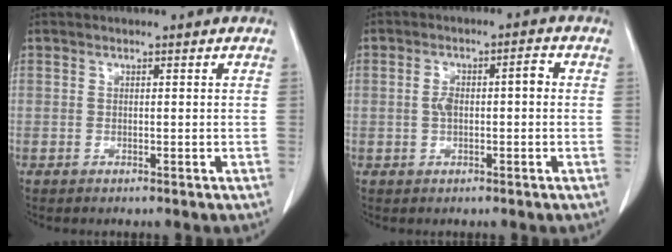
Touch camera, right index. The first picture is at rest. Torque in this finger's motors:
{"motor_torque": [0.15, -0.02, 0.07, 0.03]}